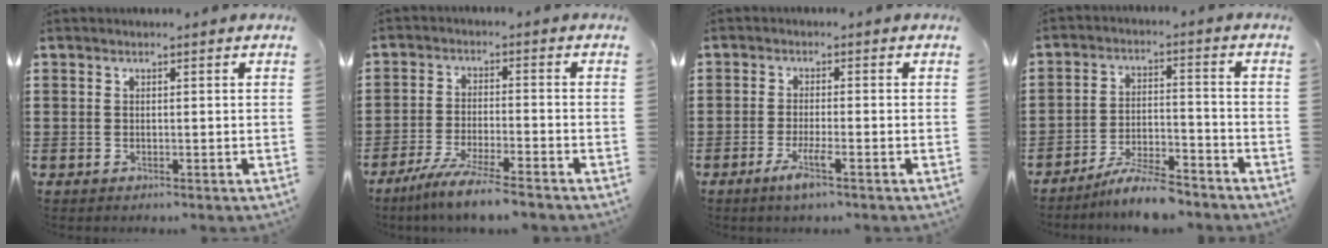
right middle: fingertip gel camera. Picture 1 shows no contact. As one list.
[{"total": 6.1, "force": [-5.3, -0.3, 3.0], "torque": [-0.066, -0.018, -0.101]}, {"total": 3.7, "force": [-2.1, 0.2, 3.1], "torque": [-0.063, -0.010, -0.039]}, {"total": 7.0, "force": [-6.4, 0.6, 2.6], "torque": [-0.052, 0.002, -0.123]}]